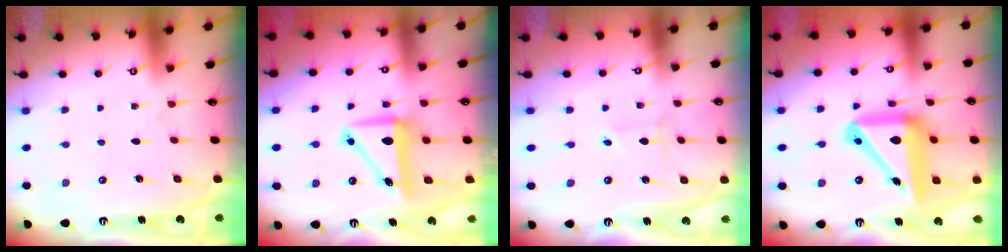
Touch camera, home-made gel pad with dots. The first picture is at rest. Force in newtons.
{"total": 9.4, "press": 9.3, "slide": 1.4}
{"total": 1.7, "press": 1.7, "slide": 0.1}
{"total": 20.4, "press": 20.2, "slide": 3.0}